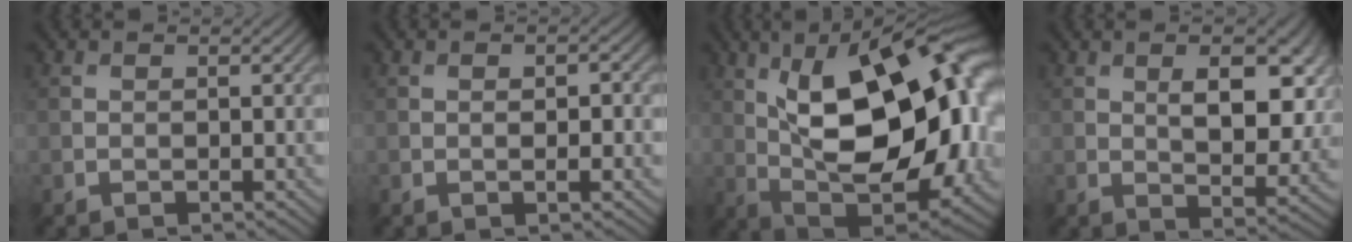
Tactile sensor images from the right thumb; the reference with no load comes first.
{"total": 2.2, "force": [0.0, 0.7, 2.1], "torque": [-0.036, -0.002, 0.001]}
{"total": 20.4, "force": [3.2, 9.8, 17.6], "torque": [-0.266, 0.030, 0.041]}
{"total": 10.1, "force": [2.4, 4.6, 8.7], "torque": [-0.132, -0.006, 0.039]}